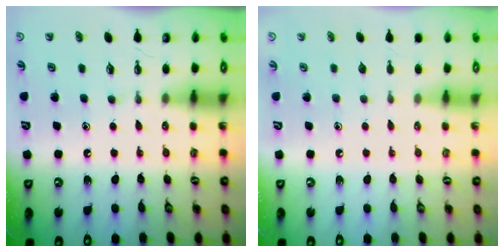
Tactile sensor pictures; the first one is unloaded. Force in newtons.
{"total": 0.0}